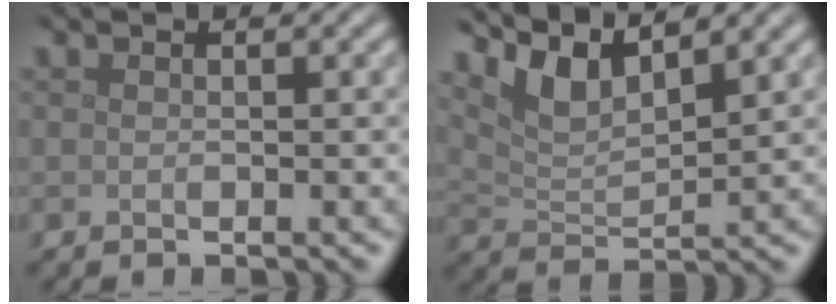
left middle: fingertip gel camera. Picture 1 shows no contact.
{"total": 4.6, "force": [3.4, 1.1, 2.9], "torque": [-0.068, -0.005, 0.070]}